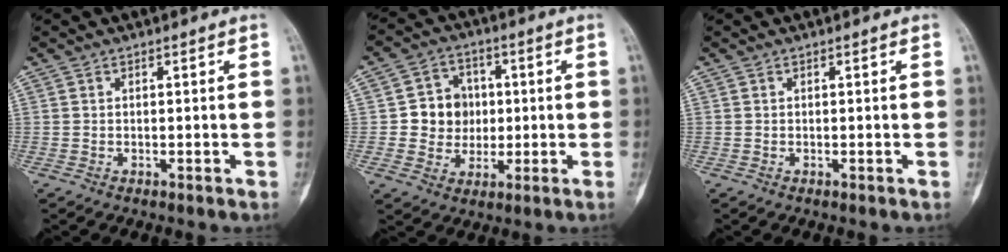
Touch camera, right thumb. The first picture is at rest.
{"total": 8.6, "force": [0.3, 8.0, 3.3], "torque": [-0.010, 0.010, 0.002]}
{"total": 0.0}